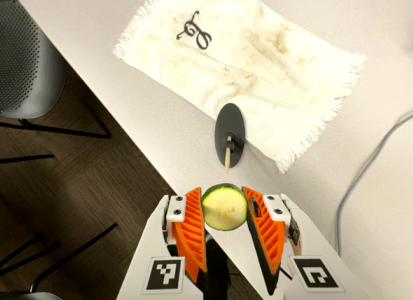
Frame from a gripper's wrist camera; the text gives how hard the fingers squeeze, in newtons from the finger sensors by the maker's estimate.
{"total": 8.6, "left": 8.3, "right": 8.8}